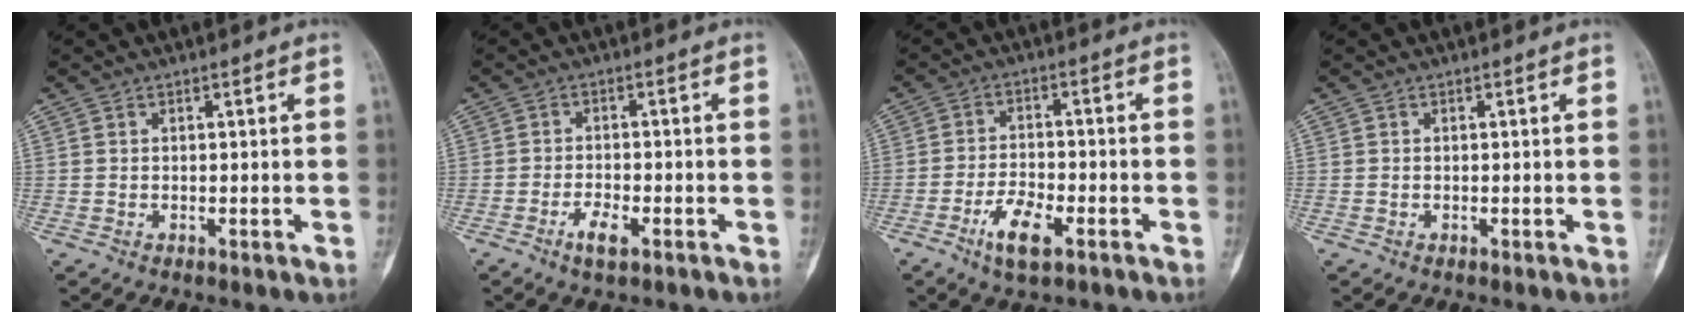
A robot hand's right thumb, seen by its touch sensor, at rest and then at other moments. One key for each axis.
{"total": 3.6, "fx": -2.0, "fy": 1.4, "fz": 2.6, "tx": -0.052, "ty": 0.008, "tz": -0.038}
{"total": 6.8, "fx": -3.6, "fy": 2.8, "fz": 5.1, "tx": -0.098, "ty": 0.015, "tz": -0.066}
{"total": 0.0}